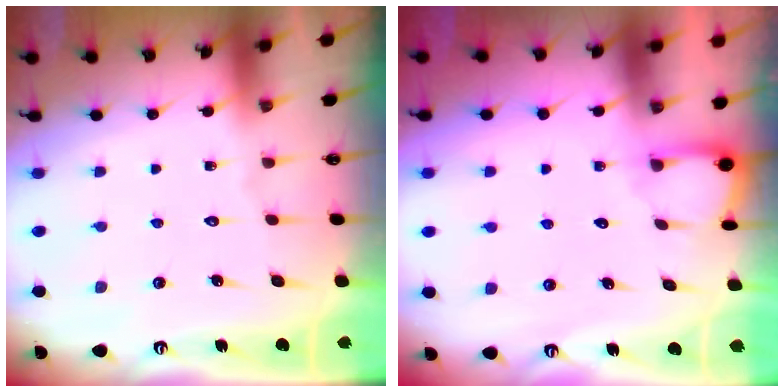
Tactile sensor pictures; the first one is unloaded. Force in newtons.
{"total": 2.8, "press": 2.8, "slide": 0.1}